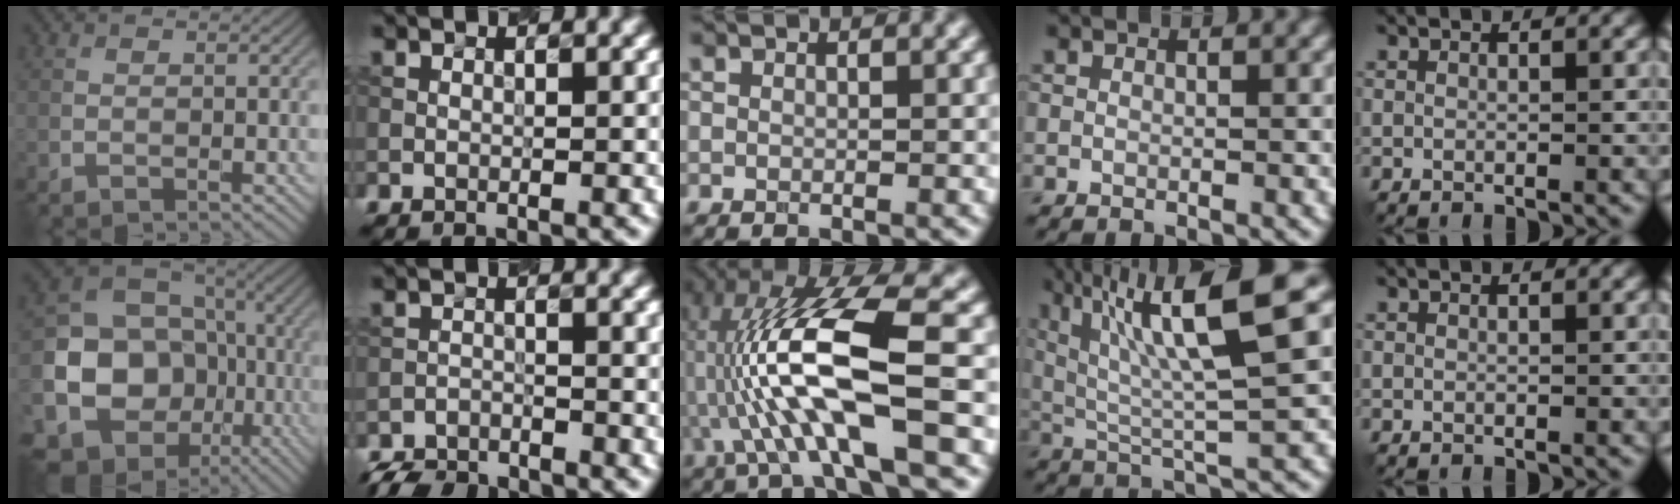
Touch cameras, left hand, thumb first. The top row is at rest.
{"thumb": {"total": 14.8, "force": [-4.0, 12.1, 7.6], "torque": [-0.165, -0.032, -0.071]}, "index": {"total": 4.2, "force": [-4.0, 0.8, 0.6], "torque": [-0.011, -0.011, -0.081]}, "middle": {"total": 12.6, "force": [-1.1, 3.0, 12.1], "torque": [-0.239, 0.016, -0.020]}, "ring": {"total": 10.9, "force": [4.3, 1.9, 9.8], "torque": [-0.152, 0.012, 0.075]}}